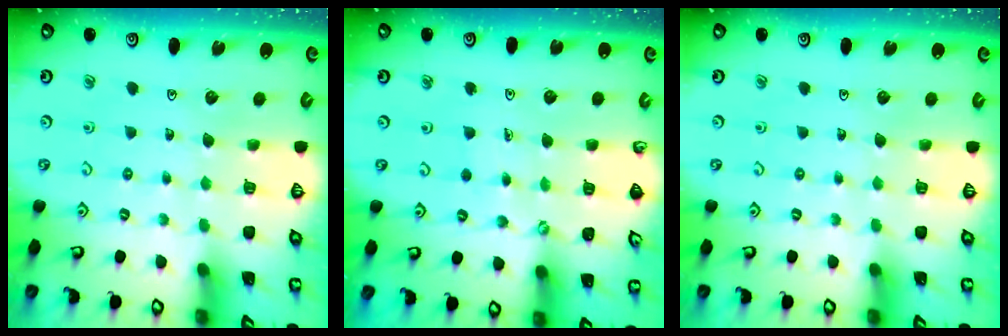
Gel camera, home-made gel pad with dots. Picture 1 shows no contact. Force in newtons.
{"total": 1.4, "press": 1.3, "slide": 0.1}
{"total": 0.0}